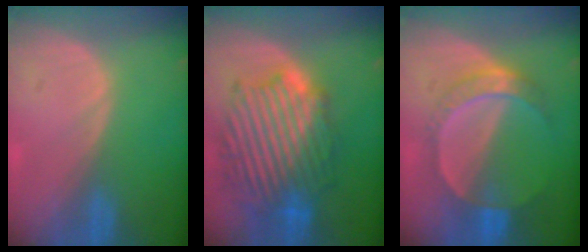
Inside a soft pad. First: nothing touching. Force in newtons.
{"total": 12.7, "press": 12.6, "slide": 1.1}
{"total": 7.2, "press": 6.3, "slide": 3.5}